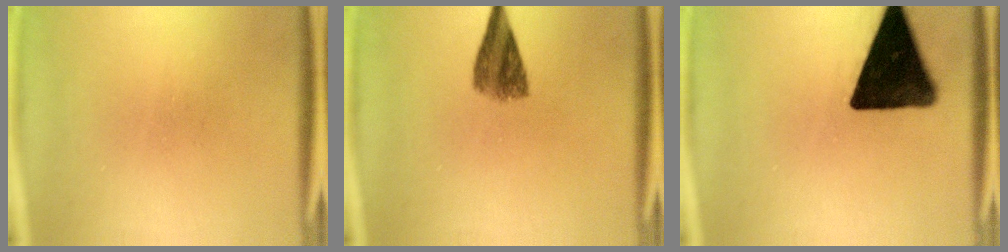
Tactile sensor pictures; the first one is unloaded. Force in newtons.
{"total": 5.4}
{"total": 18.4}